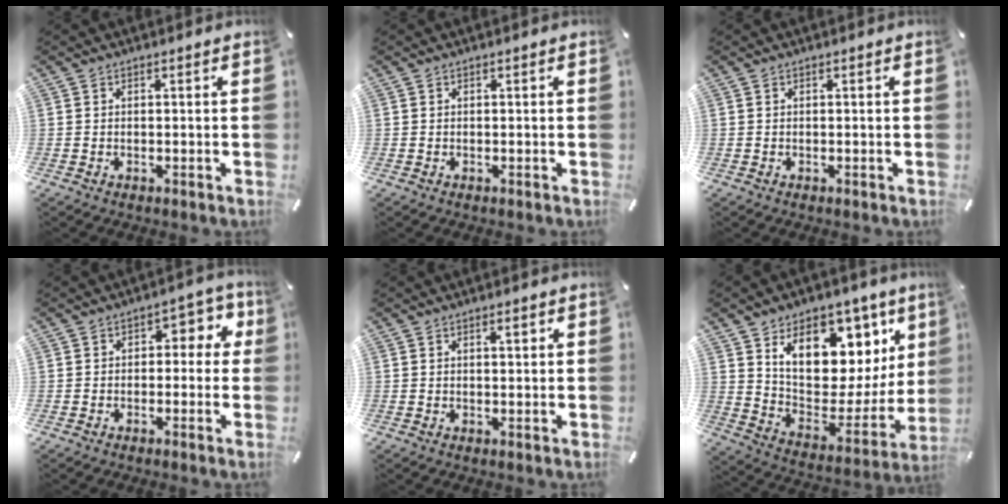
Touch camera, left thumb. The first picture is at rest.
{"total": 0.0}
{"total": 0.0}
{"total": 5.8, "force": [0.4, 4.0, 4.3], "torque": [-0.046, 0.001, -0.004]}
{"total": 2.0, "force": [0.9, 0.6, 1.7], "torque": [-0.027, 0.001, 0.012]}
{"total": 16.5, "force": [8.5, 10.8, 9.1], "torque": [-0.128, -0.076, 0.148]}